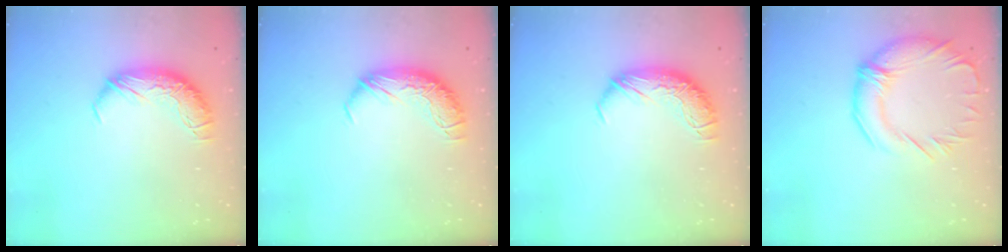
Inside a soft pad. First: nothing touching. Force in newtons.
{"total": 0.0}
{"total": 0.0}
{"total": 3.6, "press": 3.2, "slide": 1.6}